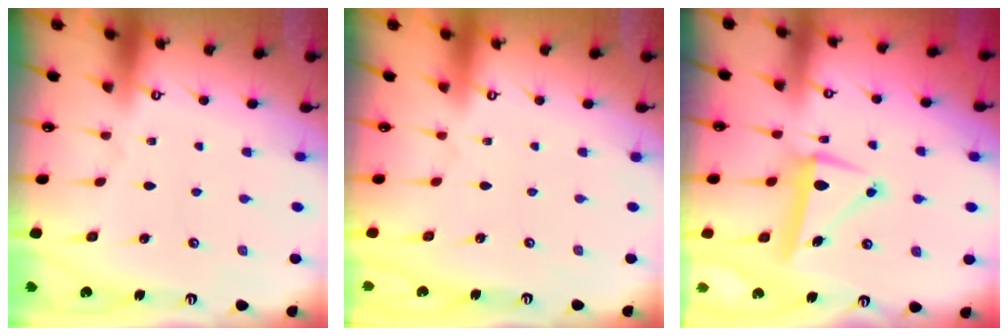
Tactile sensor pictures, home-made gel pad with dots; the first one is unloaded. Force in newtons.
{"total": 0.0}
{"total": 8.5, "press": 8.2, "slide": 2.2}